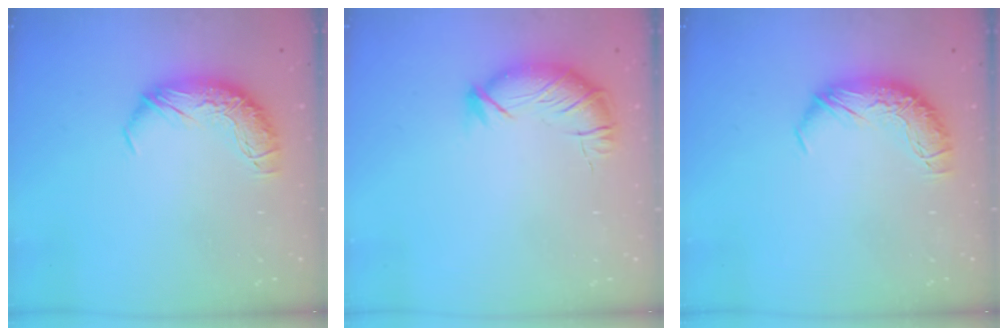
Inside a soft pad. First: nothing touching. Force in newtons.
{"total": 3.5, "press": 3.3, "slide": 0.9}
{"total": 0.0}